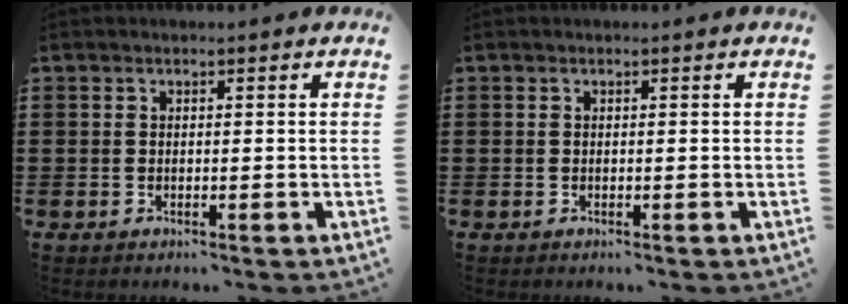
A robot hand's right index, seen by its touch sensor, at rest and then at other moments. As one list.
[{"total": 0.0}]